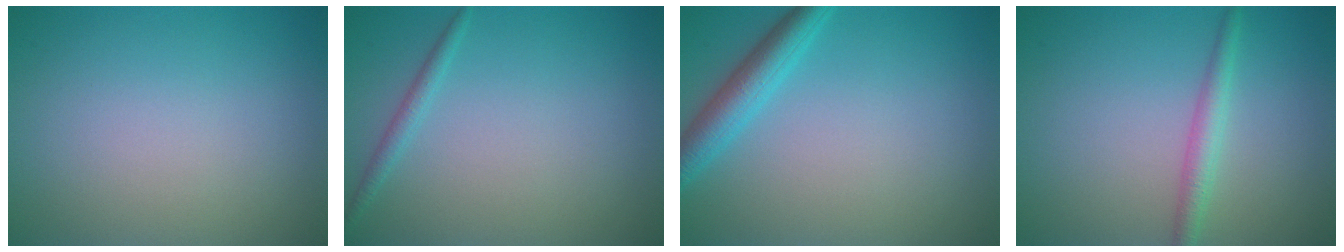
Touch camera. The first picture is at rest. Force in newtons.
{"total": 1.2, "press": 1.2, "slide": 0.1}
{"total": 3.4, "press": 3.4, "slide": 0.1}
{"total": 2.1, "press": 2.1, "slide": 0.0}